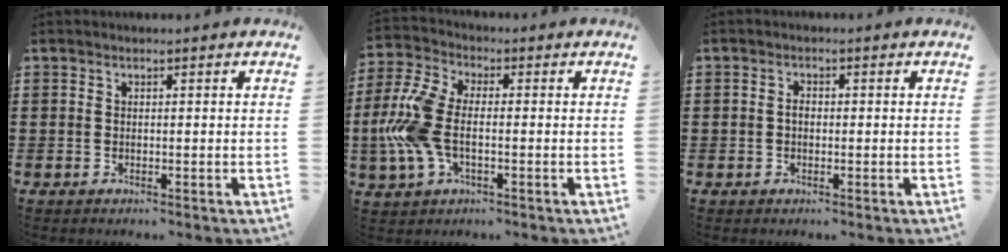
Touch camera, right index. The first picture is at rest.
{"total": 9.7, "force": [-1.3, 5.2, 8.1], "torque": [-0.202, -0.009, -0.029]}
{"total": 1.3, "force": [-0.3, 0.8, 1.0], "torque": [-0.021, 0.002, -0.006]}